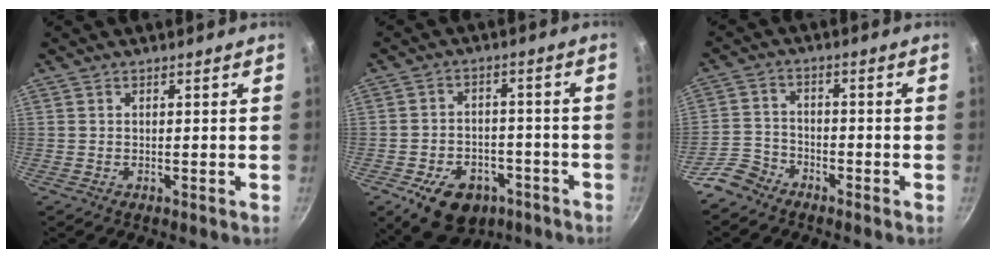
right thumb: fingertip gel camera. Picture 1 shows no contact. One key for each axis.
{"total": 13.4, "fx": -6.9, "fy": 9.1, "fz": 7.0, "tx": -0.076, "ty": 0.039, "tz": -0.092}
{"total": 5.3, "fx": -4.3, "fy": 3.0, "fz": 0.9, "tx": -0.009, "ty": 0.040, "tz": -0.091}